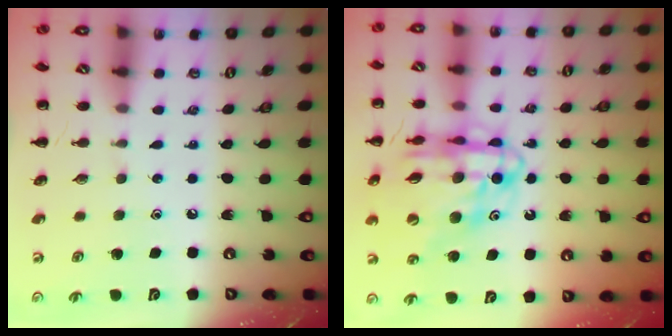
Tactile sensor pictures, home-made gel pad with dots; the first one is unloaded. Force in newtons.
{"total": 18.2, "press": 17.7, "slide": 4.5}